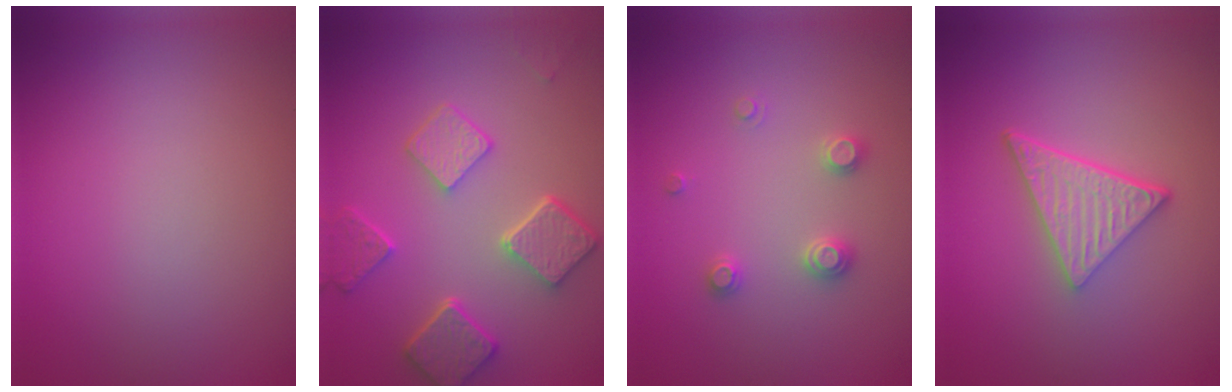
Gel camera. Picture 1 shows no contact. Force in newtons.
{"total": 5.7, "press": 4.6, "slide": 3.5}
{"total": 2.0, "press": 2.0, "slide": 0.2}
{"total": 4.9, "press": 3.5, "slide": 3.4}